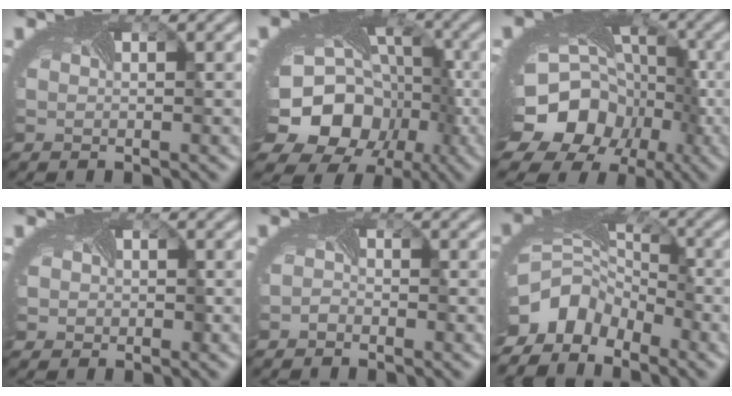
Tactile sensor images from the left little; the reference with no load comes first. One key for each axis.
{"total": 16.7, "fx": -4.9, "fy": 13.6, "fz": 8.5, "tx": -0.146, "ty": -0.036, "tz": -0.083}
{"total": 16.8, "fx": -6.5, "fy": 13.5, "fz": 7.6, "tx": -0.137, "ty": -0.046, "tz": -0.106}
{"total": 2.2, "fx": 0.0, "fy": 2.0, "fz": 1.0, "tx": -0.004, "ty": 0.003, "tz": -0.002}
{"total": 0.8, "fx": -0.8, "fy": 0.1, "fz": -0.1, "tx": -0.006, "ty": -0.001, "tz": -0.016}
{"total": 7.6, "fx": -5.0, "fy": 4.8, "fz": 3.0, "tx": -0.067, "ty": -0.017, "tz": -0.090}